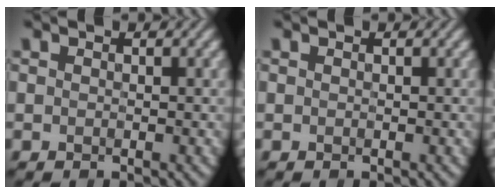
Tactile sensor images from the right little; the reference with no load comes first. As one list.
[{"total": 0.0}]